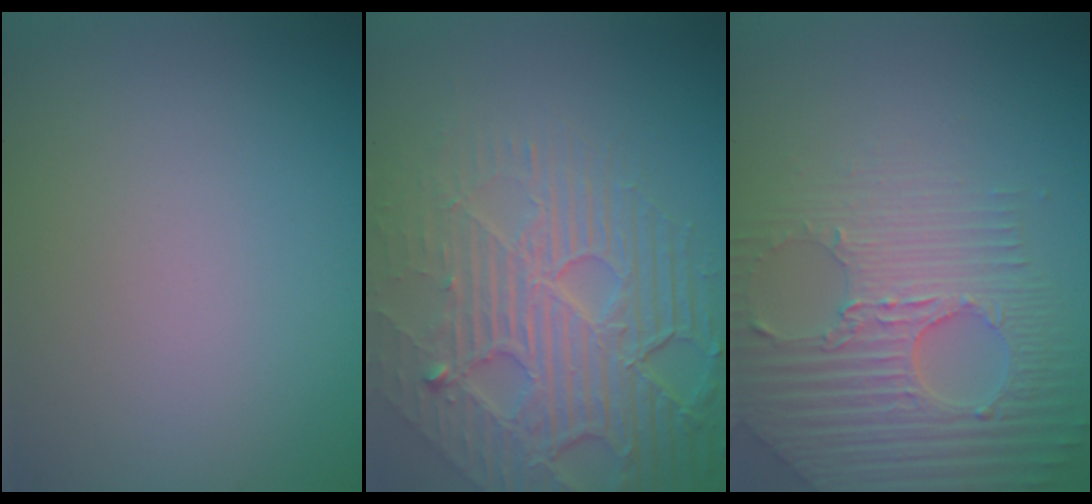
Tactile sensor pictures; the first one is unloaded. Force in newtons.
{"total": 8.5, "press": 5.8, "slide": 6.3}
{"total": 6.6, "press": 5.1, "slide": 4.2}